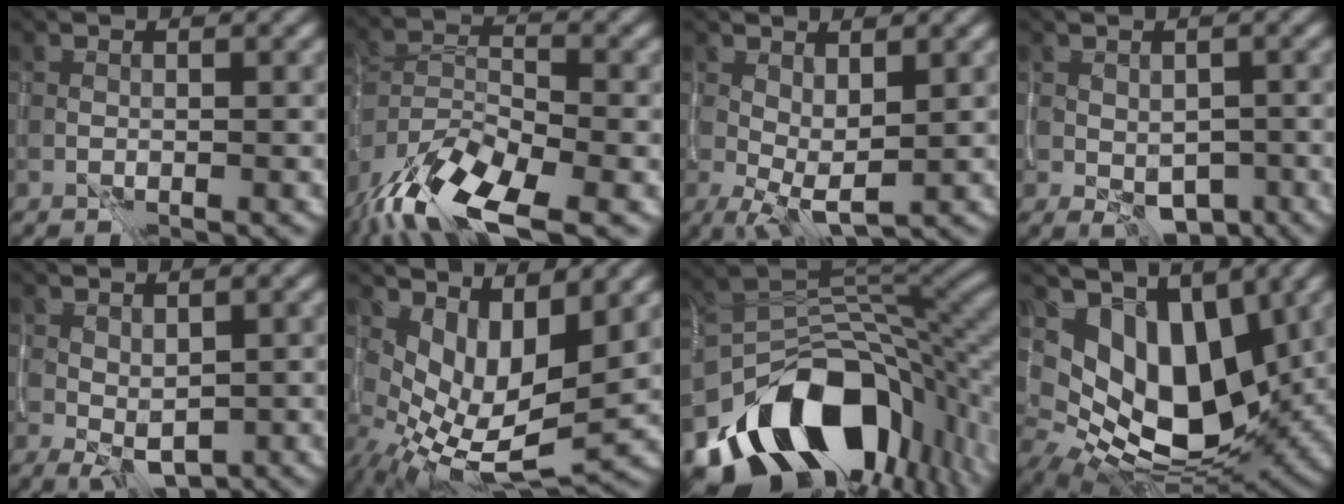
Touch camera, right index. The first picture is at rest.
{"total": 11.2, "force": [-7.8, 3.6, 7.2], "torque": [-0.135, -0.008, -0.148]}
{"total": 3.1, "force": [0.6, 1.2, 2.8], "torque": [-0.058, -0.005, 0.016]}
{"total": 4.0, "force": [-0.9, 2.6, 2.9], "torque": [-0.044, -0.011, -0.008]}
{"total": 2.5, "force": [0.2, 1.4, 2.1], "torque": [-0.034, -0.007, 0.009]}
{"total": 7.9, "force": [1.7, 3.5, 6.9], "torque": [-0.133, -0.020, 0.040]}
{"total": 15.1, "force": [-7.2, 9.1, 9.7], "torque": [-0.158, -0.004, -0.105]}
{"total": 11.0, "force": [3.4, 6.7, 8.0], "torque": [-0.142, -0.018, 0.064]}